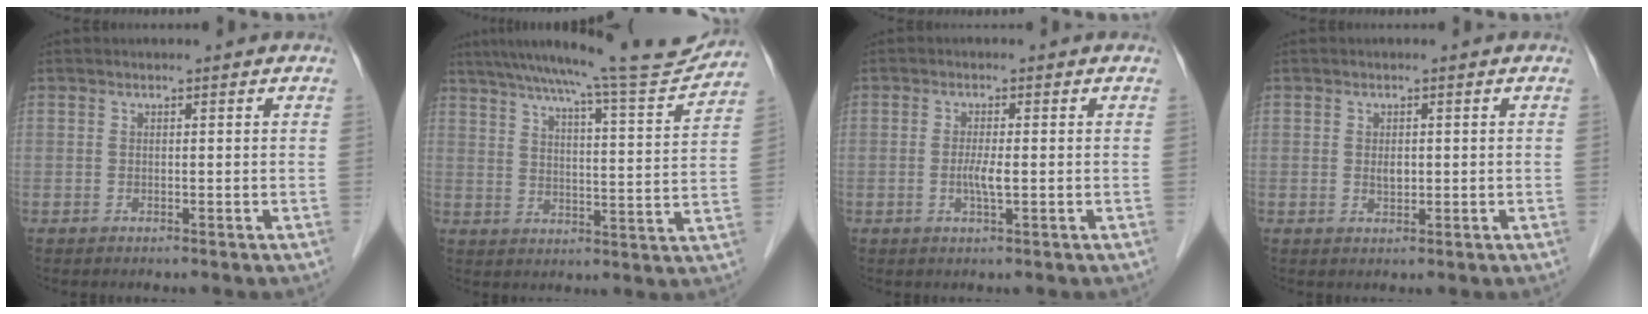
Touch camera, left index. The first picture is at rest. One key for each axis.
{"total": 17.4, "fx": 15.9, "fy": -0.3, "fz": 7.1, "tx": -0.112, "ty": -0.024, "tz": 0.218}
{"total": 2.4, "fx": -0.4, "fy": 0.2, "fz": 2.3, "tx": -0.050, "ty": -0.004, "tz": -0.006}
{"total": 1.4, "fx": 0.1, "fy": 0.8, "fz": 1.2, "tx": -0.021, "ty": -0.003, "tz": 0.003}